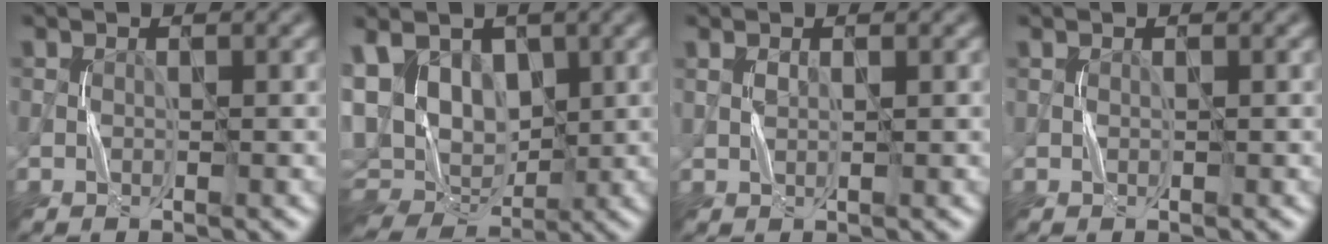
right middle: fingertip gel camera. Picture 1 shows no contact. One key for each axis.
{"total": 11.2, "fx": 2.5, "fy": 7.7, "fz": 7.8, "tx": -0.150, "ty": 0.018, "tz": 0.059}
{"total": 0.7, "fx": 0.4, "fy": 0.2, "fz": 0.5, "tx": -0.015, "ty": 0.001, "tz": 0.009}
{"total": 0.0}